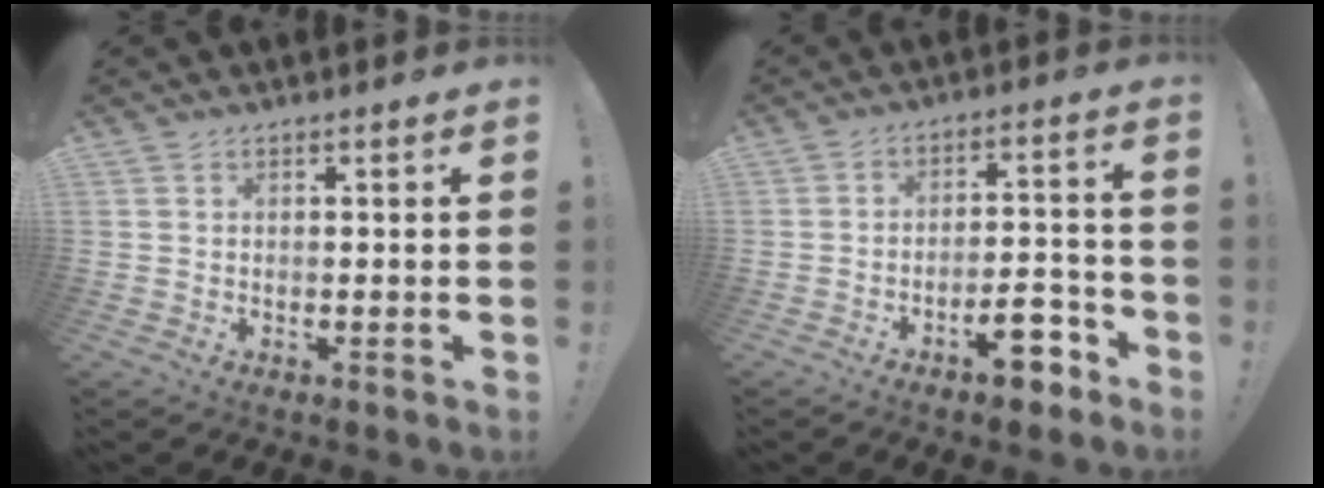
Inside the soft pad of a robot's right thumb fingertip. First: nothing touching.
{"total": 9.8, "force": [-6.4, 3.9, 6.2], "torque": [-0.071, 0.053, -0.107]}